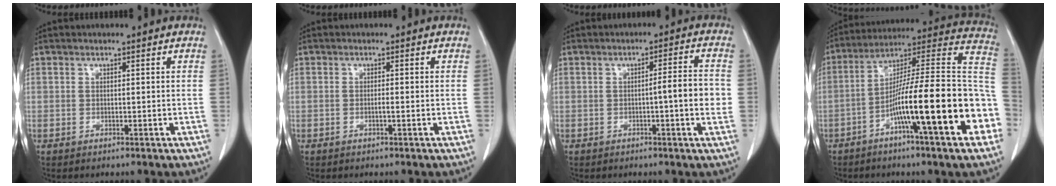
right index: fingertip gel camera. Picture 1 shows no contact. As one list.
[{"total": 0.7, "force": [-0.2, 0.0, 0.6], "torque": [-0.012, 0.001, -0.004]}, {"total": 5.3, "force": [-0.6, 0.1, 5.2], "torque": [-0.071, 0.003, -0.010]}, {"total": 23.0, "force": [-7.7, 1.6, 21.6], "torque": [-0.262, 0.018, -0.125]}]